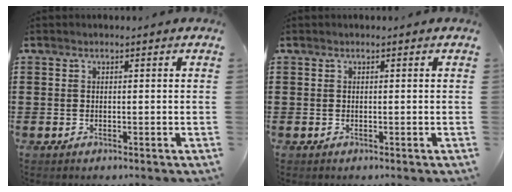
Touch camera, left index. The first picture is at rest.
{"total": 0.0}